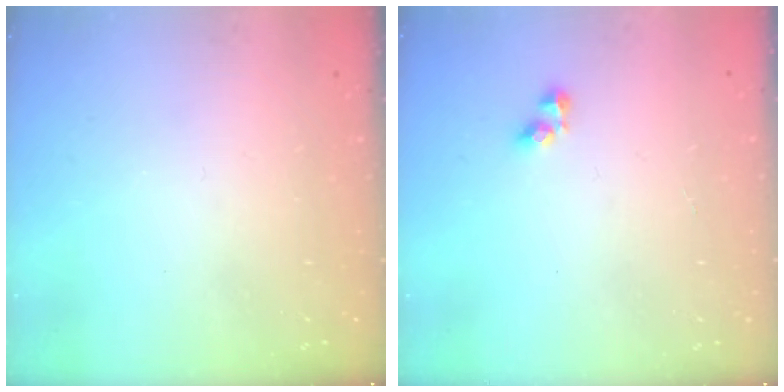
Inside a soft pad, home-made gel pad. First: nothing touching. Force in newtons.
{"total": 4.0, "press": 3.9, "slide": 0.7}